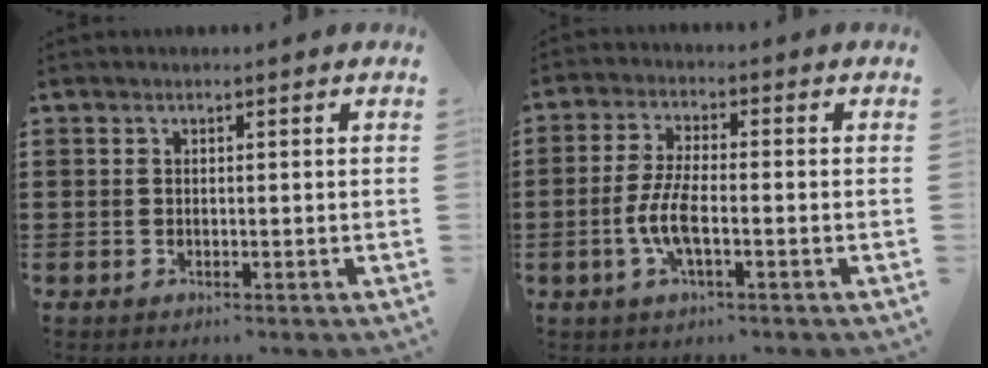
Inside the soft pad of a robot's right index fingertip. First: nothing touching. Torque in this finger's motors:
{"motor_torque": [2.14, 0.00, 0.20, 0.07]}